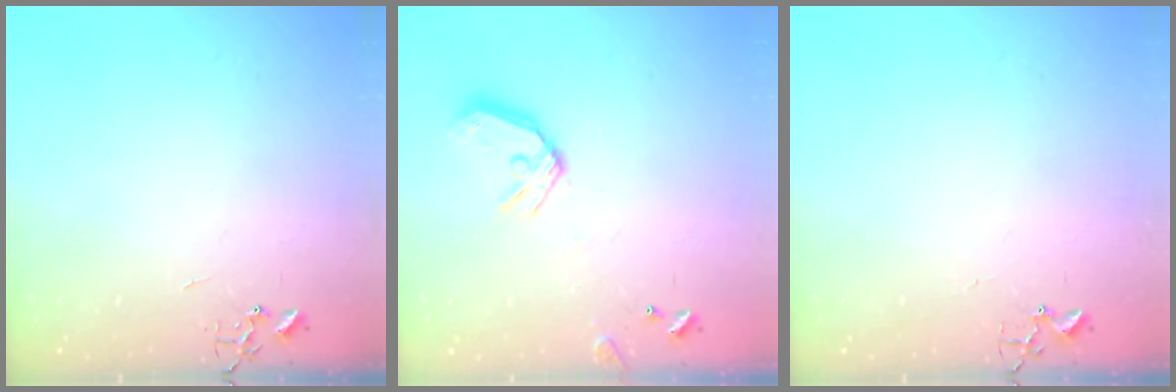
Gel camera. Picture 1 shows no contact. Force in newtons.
{"total": 13.0, "press": 12.9, "slide": 1.9}
{"total": 1.8, "press": 1.8, "slide": 0.2}